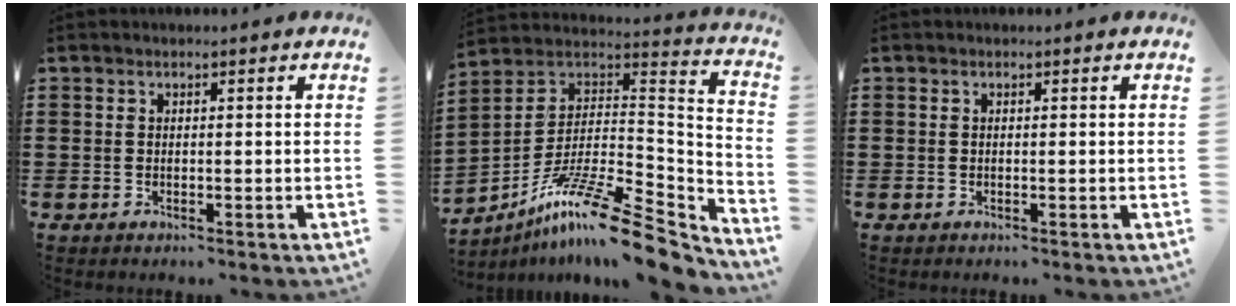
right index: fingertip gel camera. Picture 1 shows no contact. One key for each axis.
{"total": 15.1, "fx": -10.9, "fy": 2.3, "fz": 10.2, "tx": -0.176, "ty": 0.021, "tz": -0.196}
{"total": 0.0}